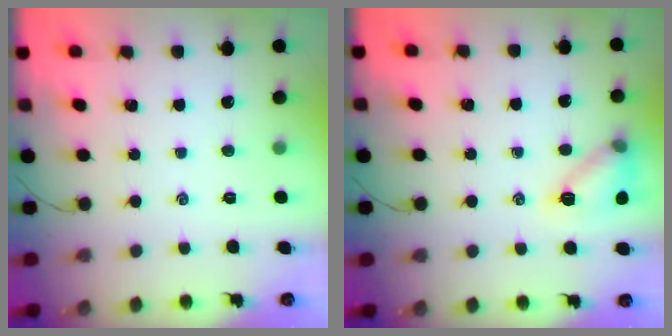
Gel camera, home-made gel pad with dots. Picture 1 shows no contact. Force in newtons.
{"total": 11.6, "press": 11.6, "slide": 0.3}